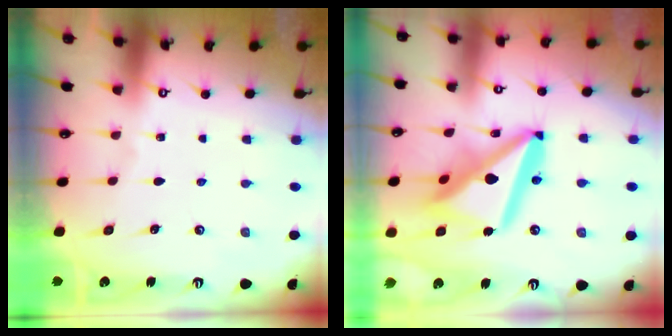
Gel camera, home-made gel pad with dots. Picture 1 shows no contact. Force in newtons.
{"total": 20.4, "press": 20.3, "slide": 2.2}